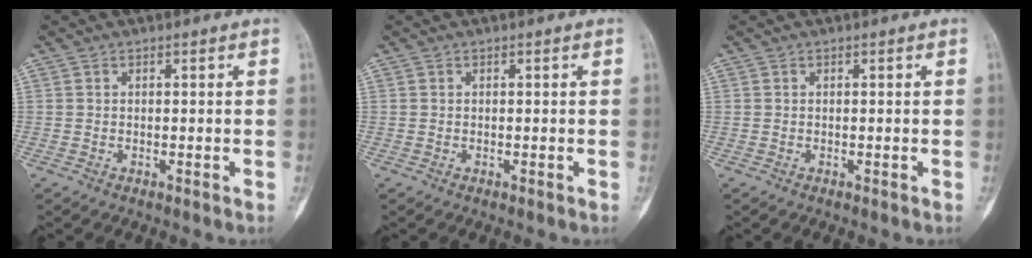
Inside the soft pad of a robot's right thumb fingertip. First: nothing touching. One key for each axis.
{"total": 0.0}
{"total": 0.0}